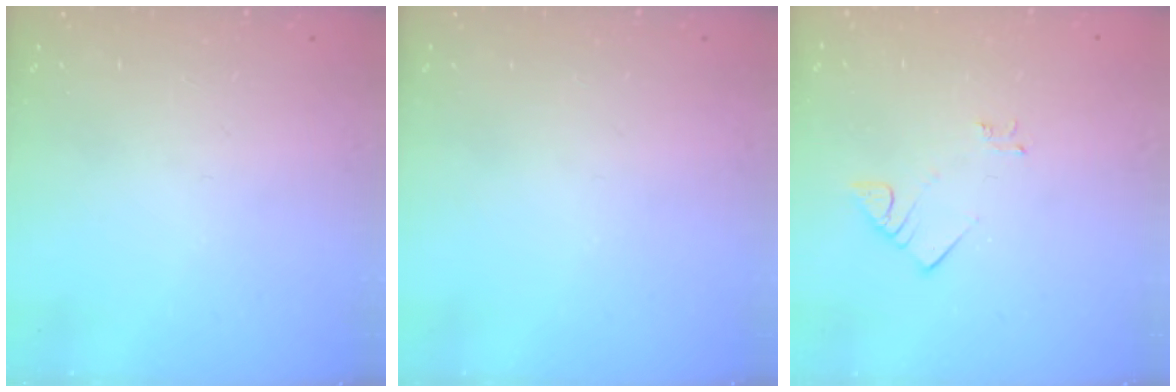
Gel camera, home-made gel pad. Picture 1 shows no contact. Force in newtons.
{"total": 0.0}
{"total": 2.8, "press": 2.8, "slide": 0.3}